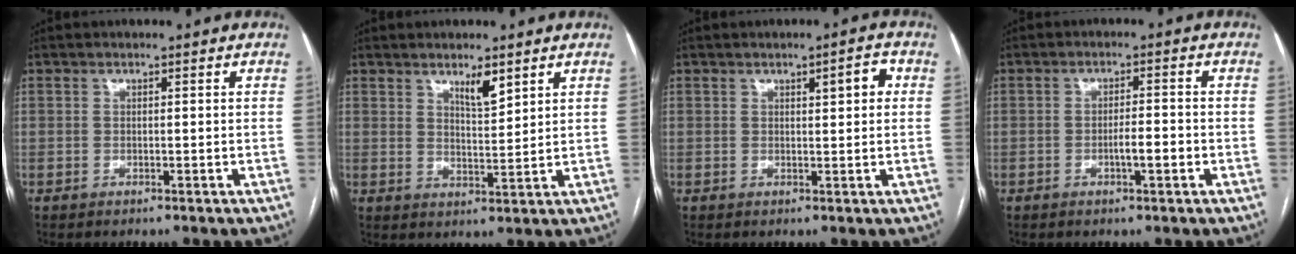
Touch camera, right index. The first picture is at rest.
{"total": 4.0, "force": [2.8, 0.8, 2.7], "torque": [-0.049, -0.006, 0.050]}
{"total": 2.9, "force": [0.9, 0.7, 2.7], "torque": [-0.035, 0.005, 0.012]}
{"total": 3.1, "force": [-1.1, 0.5, 2.8], "torque": [-0.048, 0.003, -0.016]}